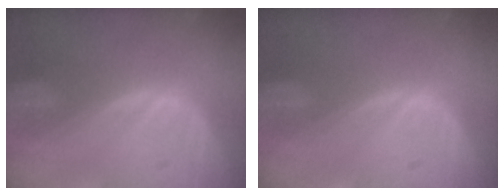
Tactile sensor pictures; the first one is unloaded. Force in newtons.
{"total": 0.0}